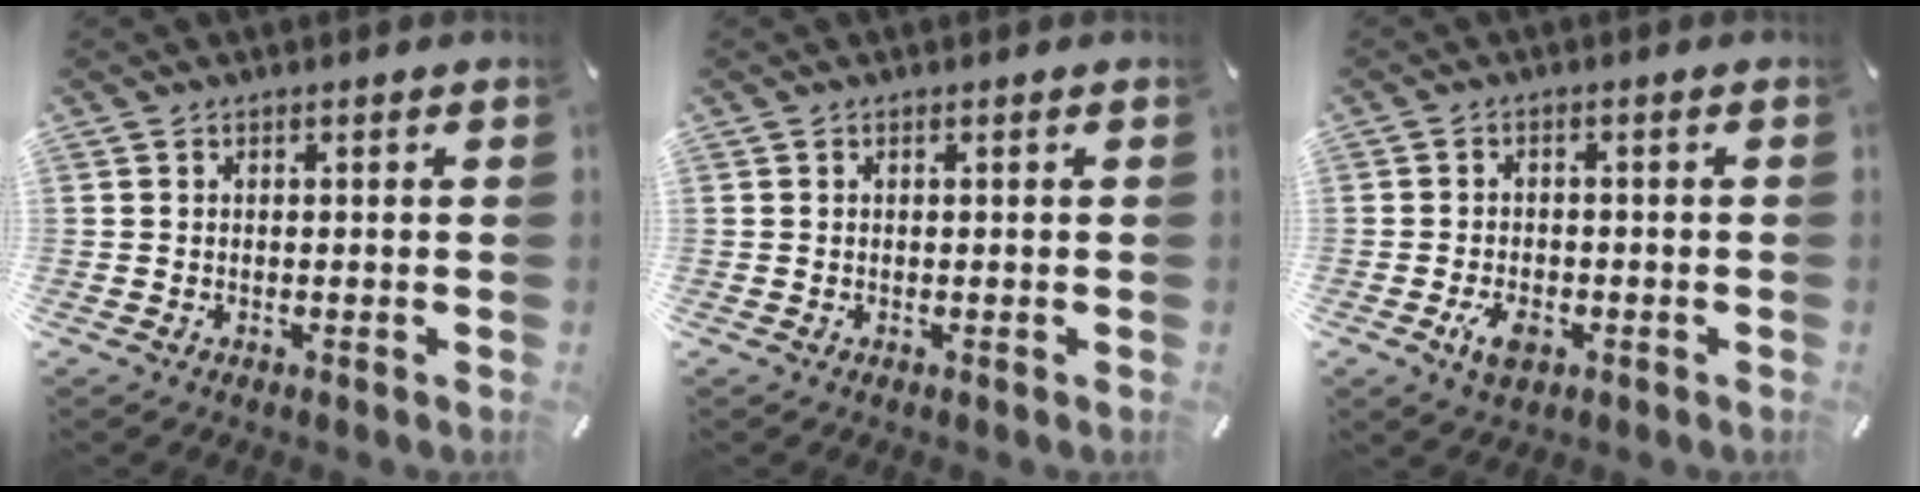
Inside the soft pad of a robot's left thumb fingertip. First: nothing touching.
{"total": 0.0}
{"total": 4.6, "force": [-2.1, 2.9, 2.9], "torque": [-0.068, 0.004, -0.040]}